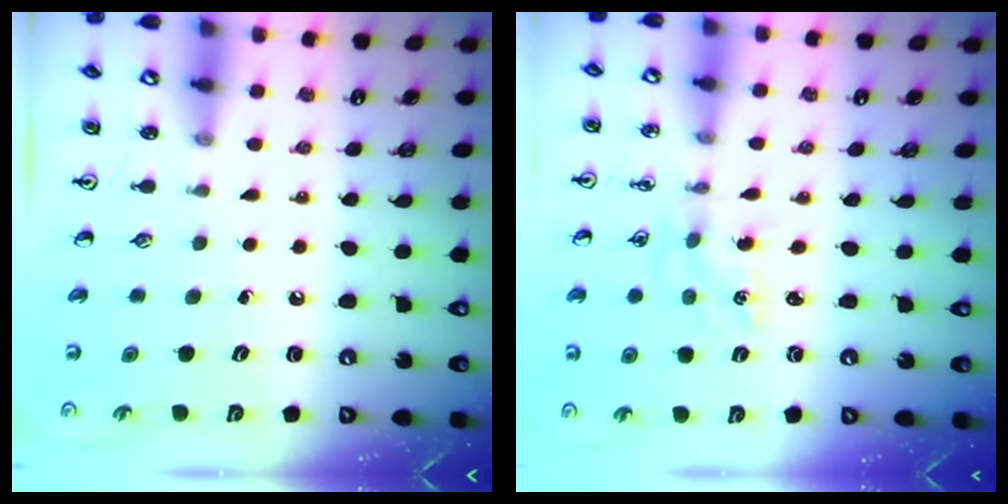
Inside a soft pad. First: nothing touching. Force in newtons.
{"total": 1.2, "press": 1.2, "slide": 0.1}